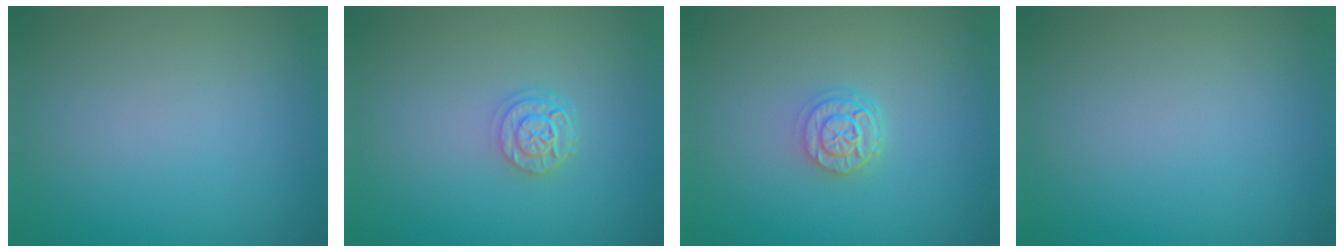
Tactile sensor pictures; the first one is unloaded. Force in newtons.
{"total": 2.4, "press": 1.9, "slide": 1.4}
{"total": 2.7, "press": 2.1, "slide": 1.7}
{"total": 0.0}